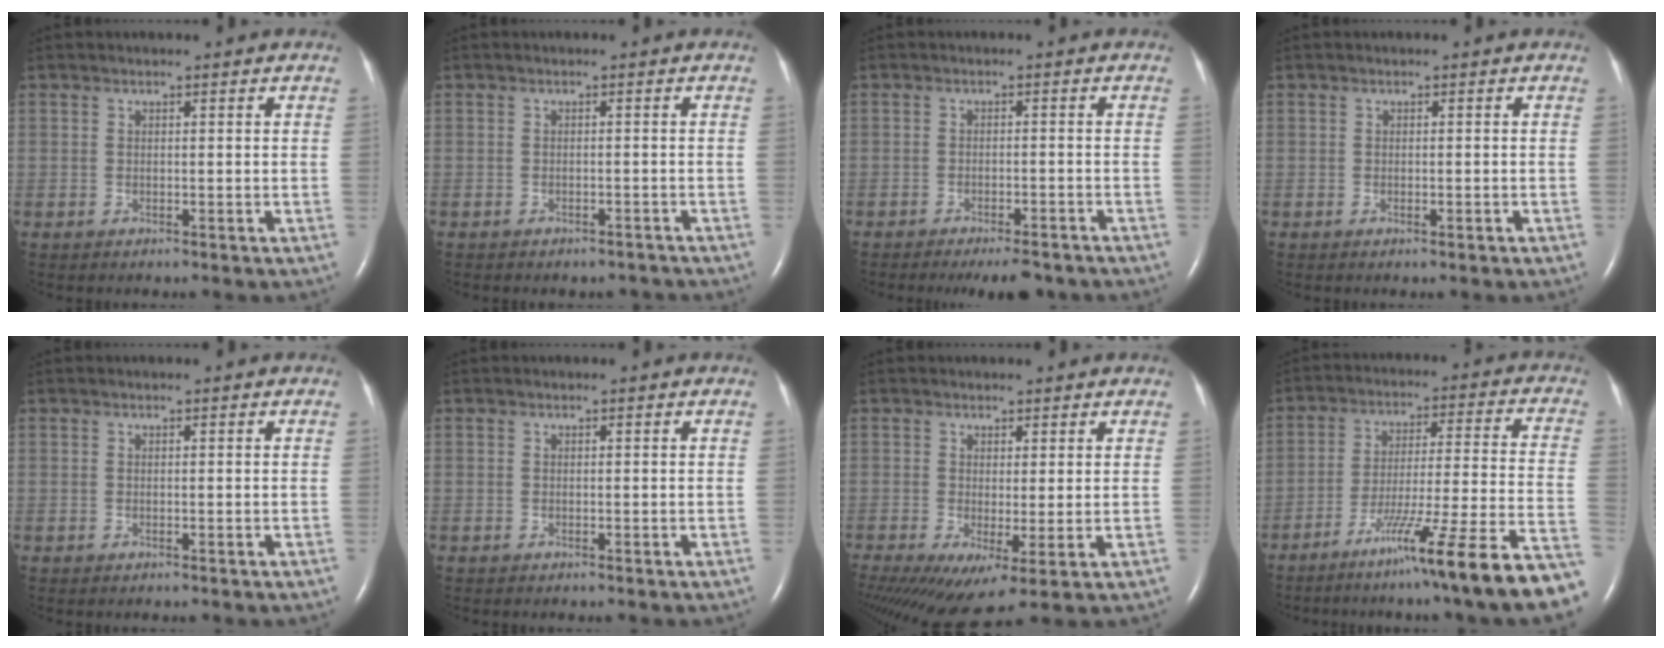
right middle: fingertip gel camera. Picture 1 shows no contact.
{"total": 3.3, "force": [-3.0, 1.3, 0.7], "torque": [-0.006, 0.001, -0.035]}
{"total": 6.2, "force": [-5.3, 1.4, 2.9], "torque": [-0.028, -0.005, -0.073]}
{"total": 0.6, "force": [-0.3, 0.0, 0.5], "torque": [-0.015, -0.001, 0.000]}
{"total": 0.0}
{"total": 0.0}
{"total": 9.5, "force": [-2.4, 2.8, 8.8], "torque": [-0.165, -0.009, -0.026]}
{"total": 21.0, "force": [-15.4, -1.7, 14.1], "torque": [-0.154, -0.013, -0.236]}